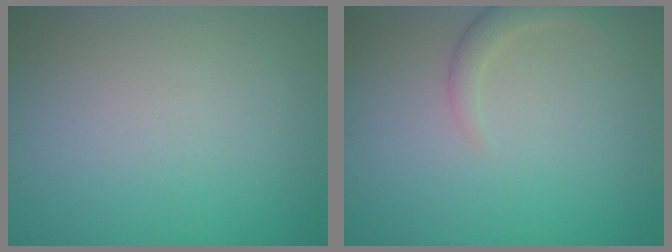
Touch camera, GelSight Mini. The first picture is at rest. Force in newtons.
{"total": 1.9, "press": 1.9, "slide": 0.2}